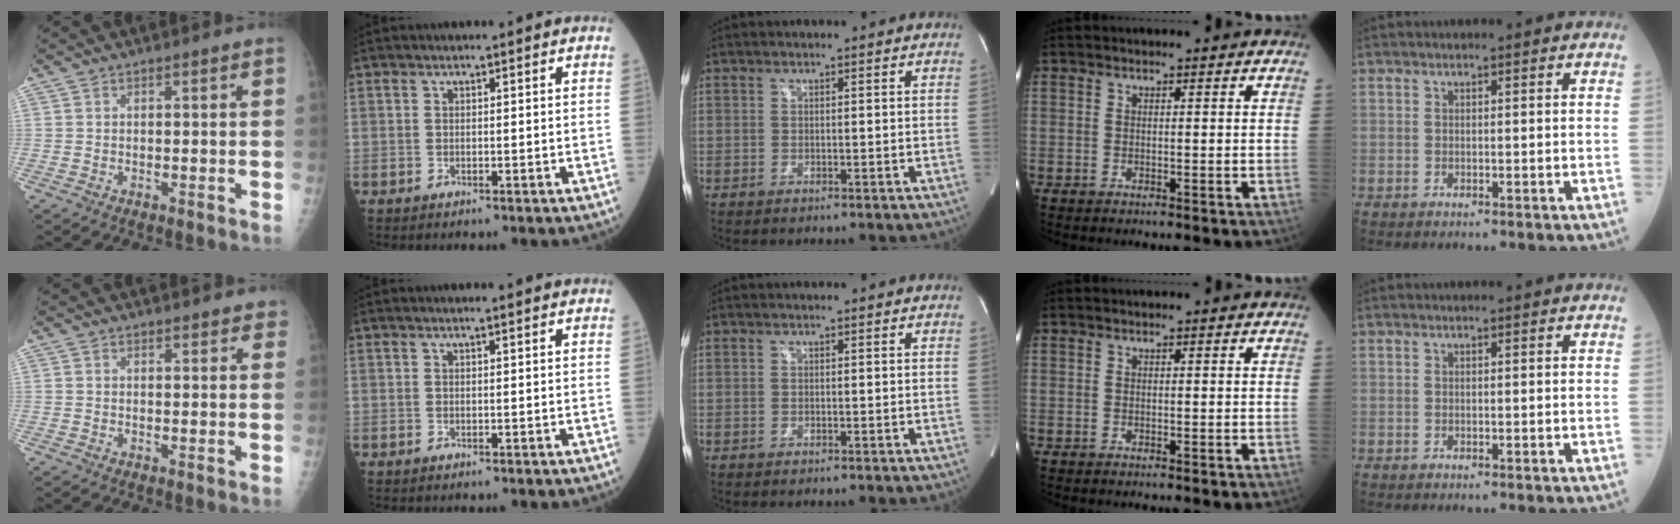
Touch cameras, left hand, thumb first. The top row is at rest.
{"thumb": {"total": 3.2, "force": [2.8, 1.2, 0.8], "torque": [0.018, -0.006, 0.023]}, "index": {"total": 0.9, "force": [0.6, -0.2, 0.6], "torque": [-0.012, 0.004, 0.011]}}